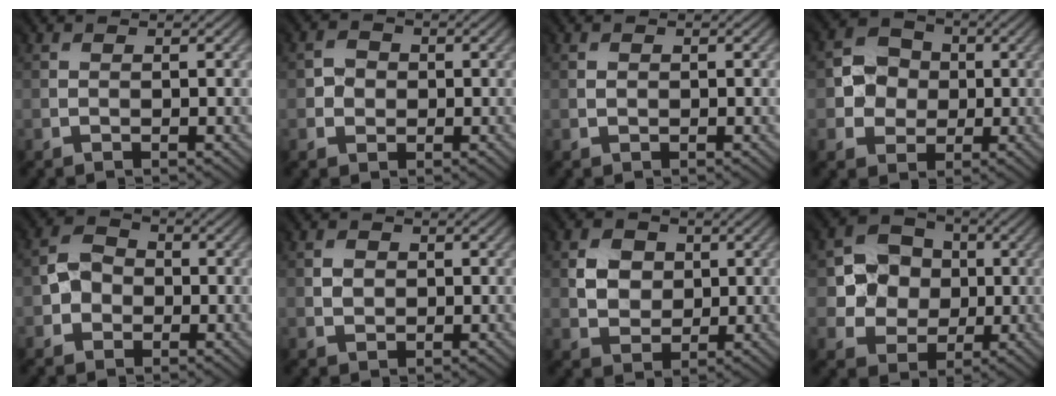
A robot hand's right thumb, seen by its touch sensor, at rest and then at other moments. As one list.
[{"total": 1.9, "force": [0.0, 1.9, -0.1], "torque": [0.004, -0.001, -0.002]}, {"total": 0.7, "force": [0.4, 0.6, -0.2], "torque": [0.006, -0.001, 0.009]}, {"total": 4.5, "force": [0.1, 4.4, 0.7], "torque": [-0.012, 0.009, -0.008]}, {"total": 3.2, "force": [-1.0, 3.0, 0.8], "torque": [-0.011, 0.006, -0.024]}, {"total": 1.3, "force": [0.4, 1.2, -0.2], "torque": [0.004, -0.001, 0.006]}, {"total": 3.5, "force": [1.3, 3.2, 0.6], "torque": [-0.023, 0.002, 0.017]}, {"total": 6.6, "force": [1.0, 6.2, 1.9], "torque": [-0.040, 0.002, 0.007]}]